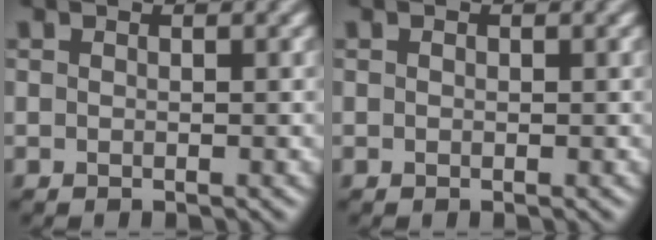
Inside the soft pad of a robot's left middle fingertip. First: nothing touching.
{"total": 0.0}